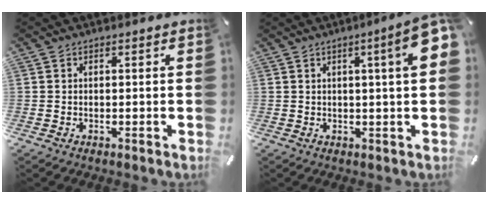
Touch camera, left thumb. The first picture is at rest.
{"total": 9.6, "force": [3.1, 1.0, 9.0], "torque": [-0.134, -0.013, 0.046]}